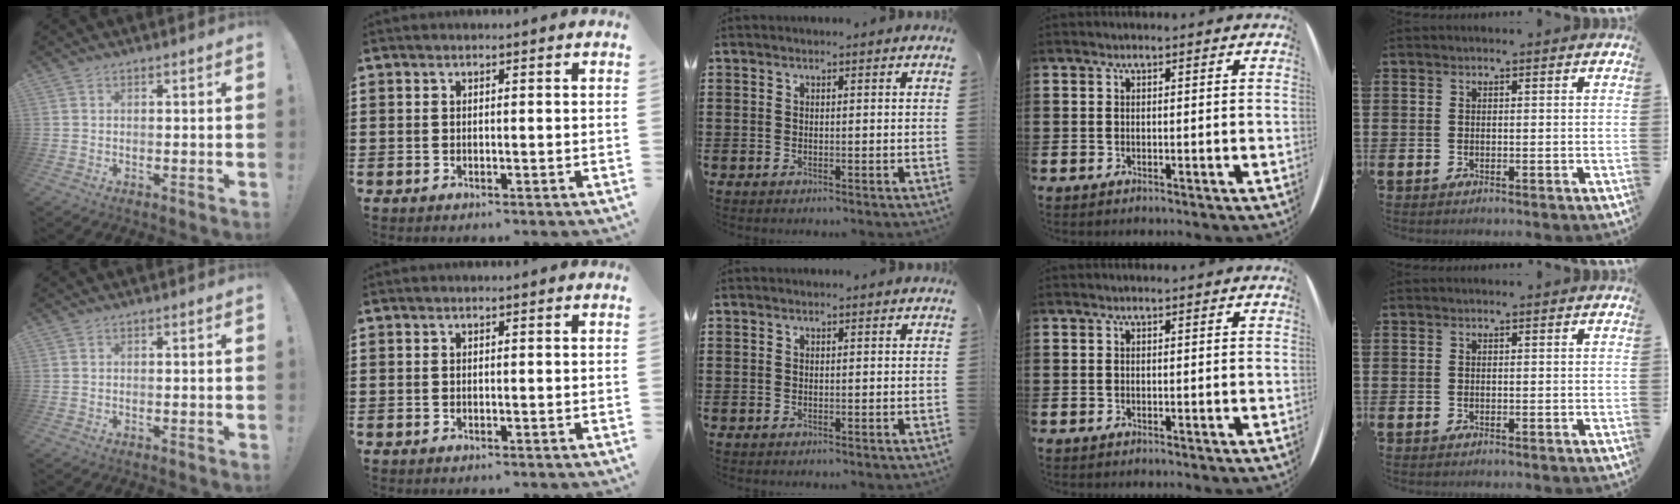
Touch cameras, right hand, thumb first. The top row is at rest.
{}